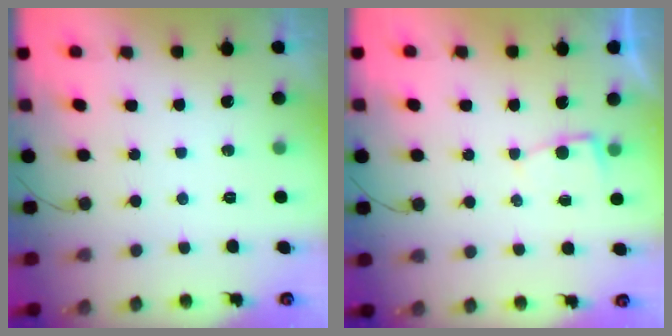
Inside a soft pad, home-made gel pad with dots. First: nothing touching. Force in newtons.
{"total": 2.3, "press": 2.3, "slide": 0.3}